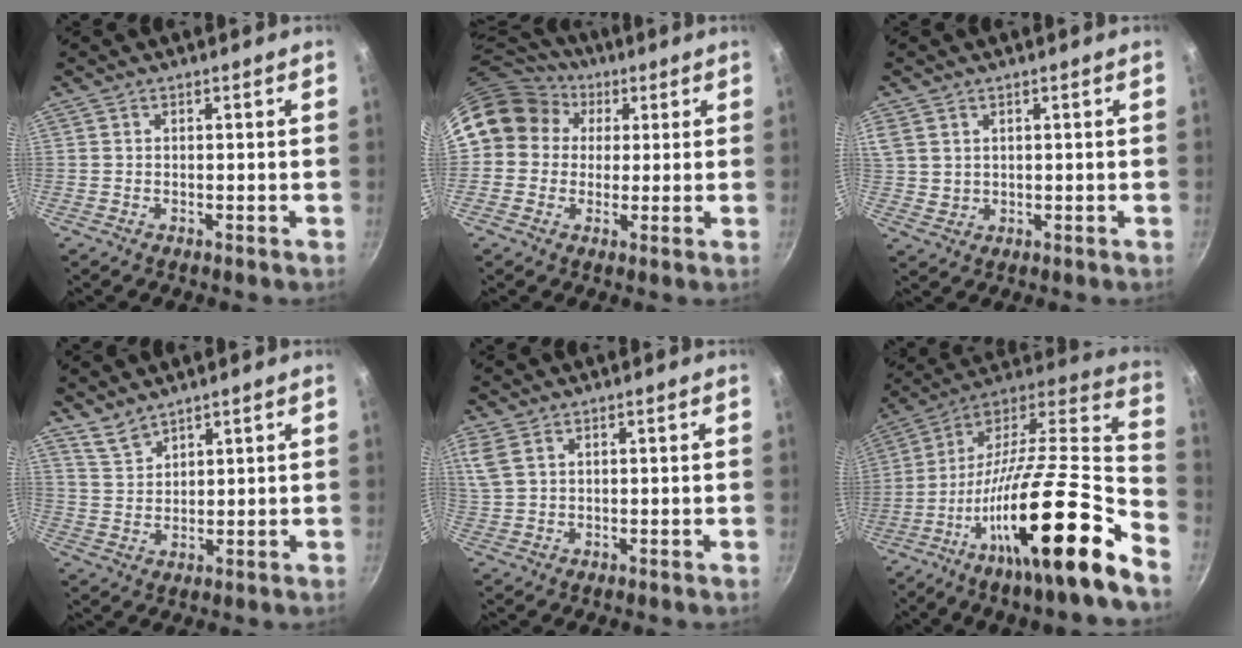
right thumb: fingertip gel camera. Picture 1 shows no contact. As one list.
[{"total": 13.7, "force": [3.4, 12.1, 5.4], "torque": [-0.084, 0.025, 0.045]}, {"total": 7.5, "force": [3.4, 5.6, 3.6], "torque": [-0.072, 0.003, 0.076]}, {"total": 4.3, "force": [4.0, 1.1, 1.2], "torque": [-0.024, -0.023, 0.088]}, {"total": 5.7, "force": [3.0, 3.1, 3.6], "torque": [-0.083, 0.008, 0.066]}, {"total": 29.7, "force": [-14.6, 5.3, 25.3], "torque": [-0.343, 0.056, -0.264]}]